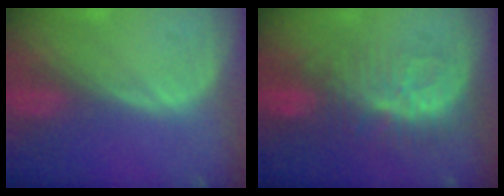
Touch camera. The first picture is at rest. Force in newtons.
{"total": 9.4, "press": 8.8, "slide": 3.3}